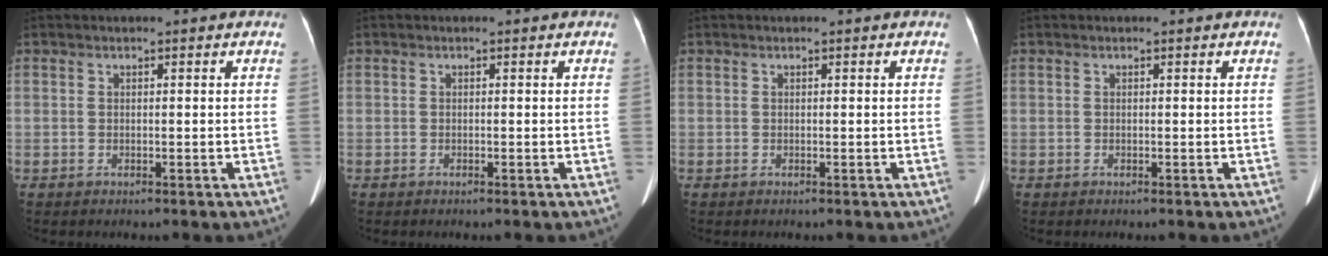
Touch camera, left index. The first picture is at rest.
{"total": 0.0}
{"total": 0.0}
{"total": 0.0}